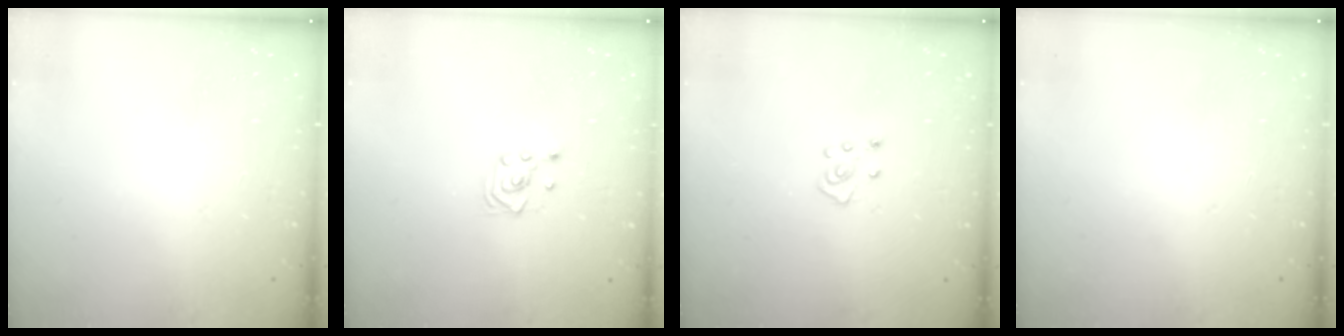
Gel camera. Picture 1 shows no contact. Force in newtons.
{"total": 3.0, "press": 2.6, "slide": 1.5}
{"total": 4.2, "press": 4.1, "slide": 0.3}
{"total": 0.0}